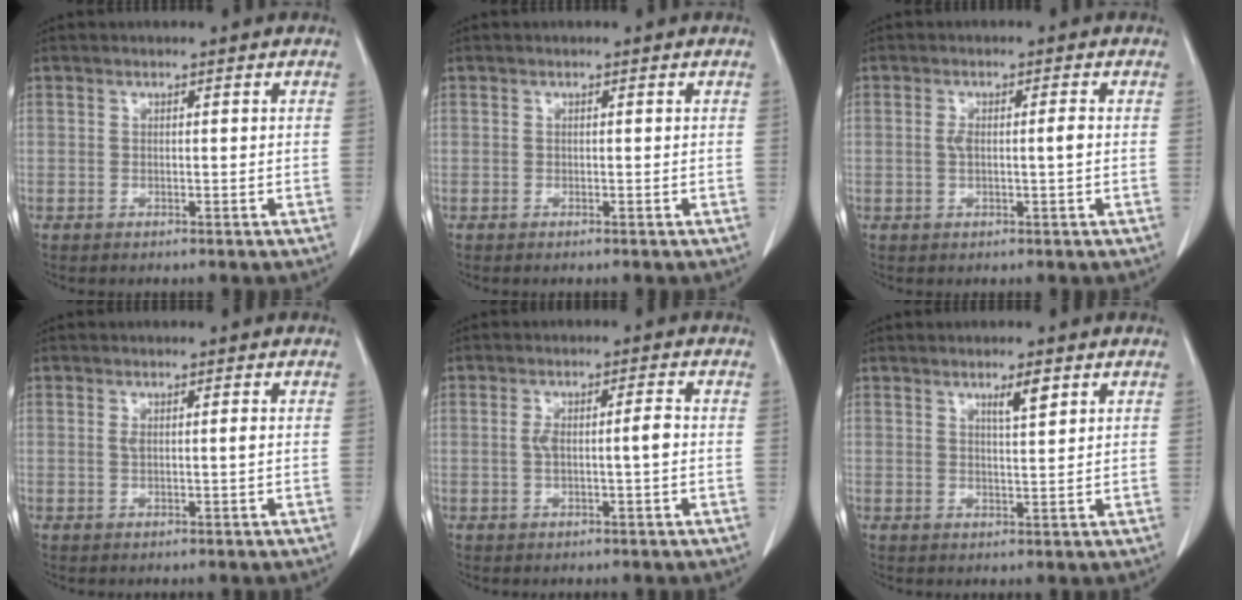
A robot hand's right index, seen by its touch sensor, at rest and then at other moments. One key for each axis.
{"total": 0.0}
{"total": 2.9, "fx": 0.0, "fy": 0.4, "fz": 2.8, "tx": -0.055, "ty": 0.003, "tz": 0.002}
{"total": 1.5, "fx": 0.2, "fy": 0.1, "fz": 1.4, "tx": -0.027, "ty": 0.000, "tz": 0.005}
{"total": 4.1, "fx": -0.2, "fy": 0.5, "fz": 4.0, "tx": -0.078, "ty": 0.011, "tz": 0.002}
{"total": 3.0, "fx": 1.7, "fy": 0.3, "fz": 2.4, "tx": -0.042, "ty": -0.002, "tz": 0.029}